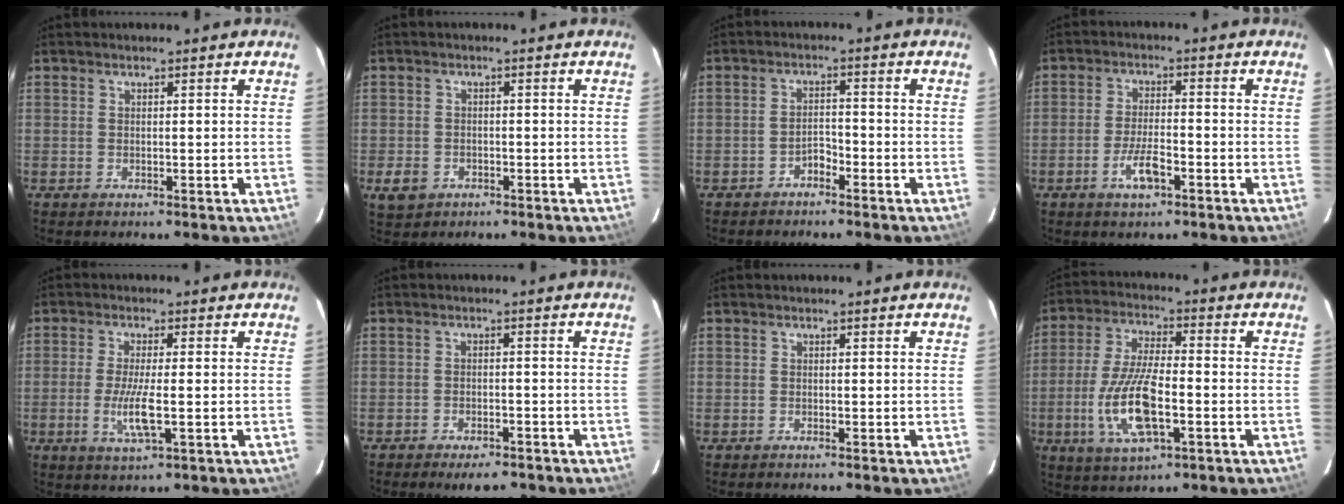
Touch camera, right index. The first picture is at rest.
{"total": 4.0, "force": [-1.8, 3.3, 1.4], "torque": [-0.035, 0.001, -0.025]}
{"total": 2.6, "force": [-2.1, 1.1, 0.9], "torque": [-0.021, 0.008, -0.032]}
{"total": 5.7, "force": [-2.9, 1.9, 4.5], "torque": [-0.096, -0.001, -0.052]}
{"total": 6.3, "force": [-1.4, 0.9, 6.1], "torque": [-0.124, -0.011, -0.029]}
{"total": 5.7, "force": [-4.7, 2.1, 2.5], "torque": [-0.054, 0.000, -0.067]}
{"total": 0.6, "force": [-0.5, 0.3, -0.1], "torque": [0.001, 0.001, -0.011]}
{"total": 13.4, "force": [-3.8, 4.5, 12.0], "torque": [-0.253, -0.008, -0.070]}